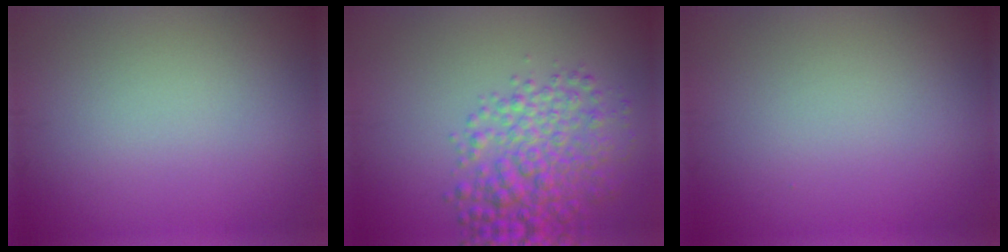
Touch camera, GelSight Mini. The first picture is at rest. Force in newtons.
{"total": 5.5, "press": 5.5, "slide": 0.2}
{"total": 0.0}